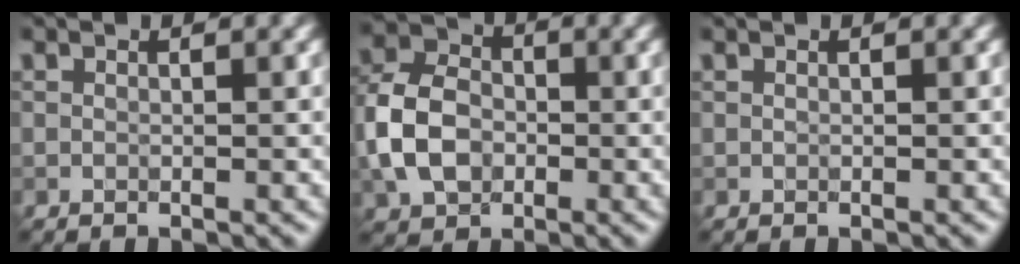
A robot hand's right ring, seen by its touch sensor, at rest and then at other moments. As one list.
[{"total": 7.0, "force": [-1.6, 5.2, 4.4], "torque": [-0.099, 0.007, -0.044]}, {"total": 0.0}]